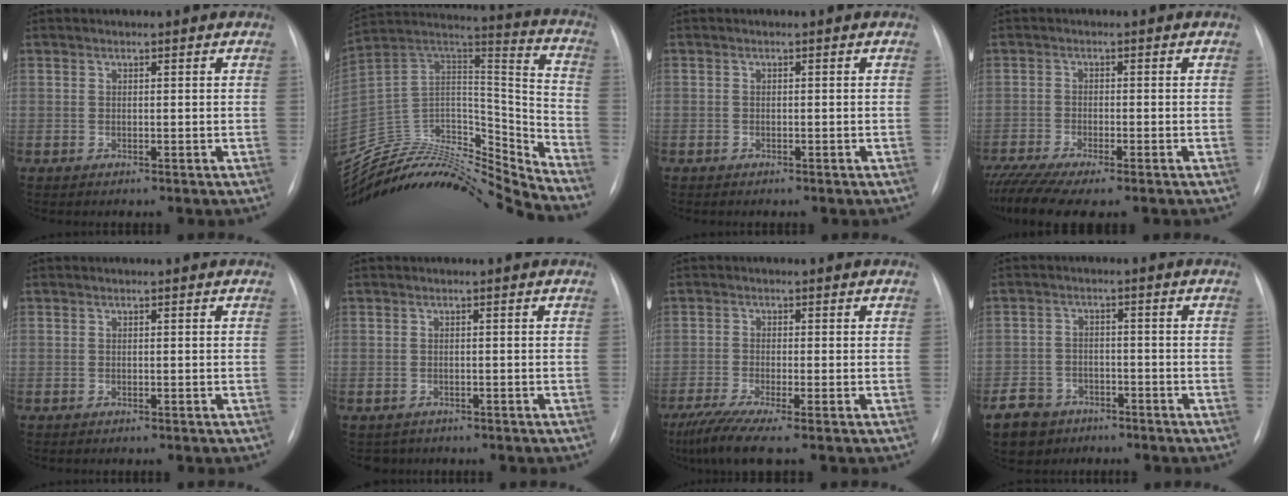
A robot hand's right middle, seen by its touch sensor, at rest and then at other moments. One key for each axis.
{"total": 28.9, "fx": -27.5, "fy": 2.6, "fz": 8.4, "tx": -0.176, "ty": 0.013, "tz": -0.448}
{"total": 0.6, "fx": -0.4, "fy": 0.4, "fz": 0.0, "tx": -0.004, "ty": 0.003, "tz": -0.006}
{"total": 9.1, "fx": -7.4, "fy": 1.1, "fz": 5.3, "tx": -0.091, "ty": -0.014, "tz": -0.119}
{"total": 0.0}
{"total": 2.0, "fx": -1.5, "fy": 1.3, "fz": -0.1, "tx": -0.001, "ty": 0.002, "tz": -0.021}
{"total": 6.3, "fx": -4.6, "fy": -0.4, "fz": 4.3, "tx": -0.079, "ty": -0.023, "tz": -0.083}
{"total": 7.0, "fx": -4.7, "fy": 4.9, "fz": 1.4, "tx": -0.039, "ty": 0.003, "tz": -0.079}